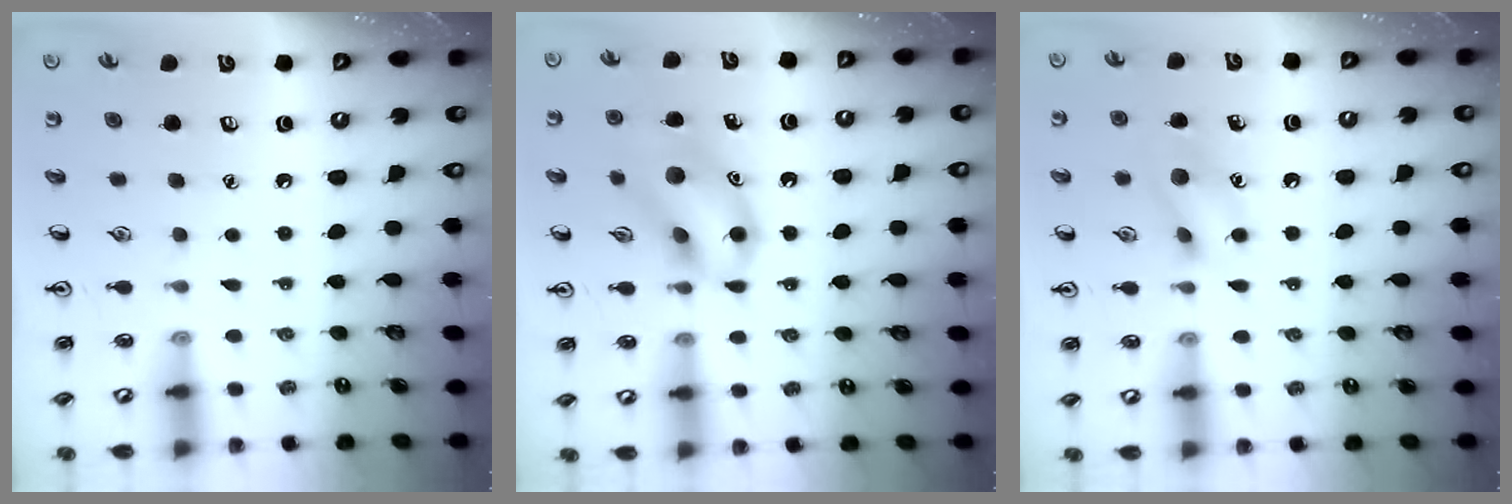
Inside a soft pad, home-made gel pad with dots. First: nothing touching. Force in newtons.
{"total": 12.0, "press": 11.9, "slide": 1.2}
{"total": 9.0, "press": 9.0, "slide": 0.7}